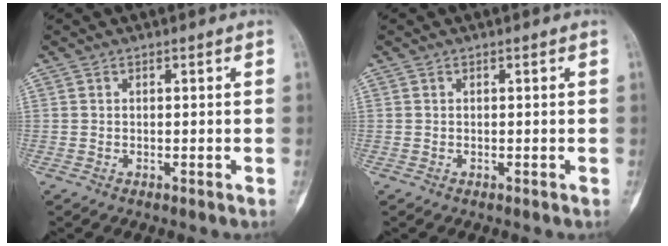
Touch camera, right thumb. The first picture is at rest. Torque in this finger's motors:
{"motor_torque": [0.00, 0.00, 0.09, -0.02, 0.00]}